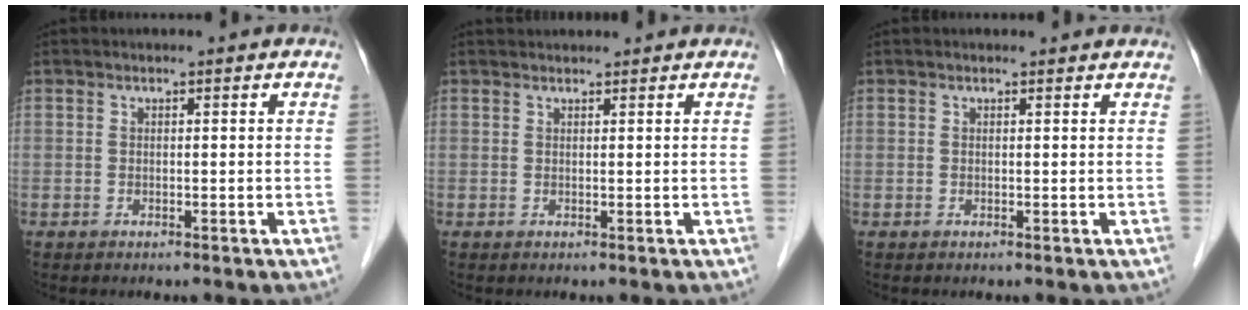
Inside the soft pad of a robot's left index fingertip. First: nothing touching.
{"total": 3.2, "force": [3.1, 0.2, 0.7], "torque": [-0.008, 0.032, 0.045]}
{"total": 1.4, "force": [1.4, 0.2, 0.3], "torque": [-0.013, 0.004, 0.011]}